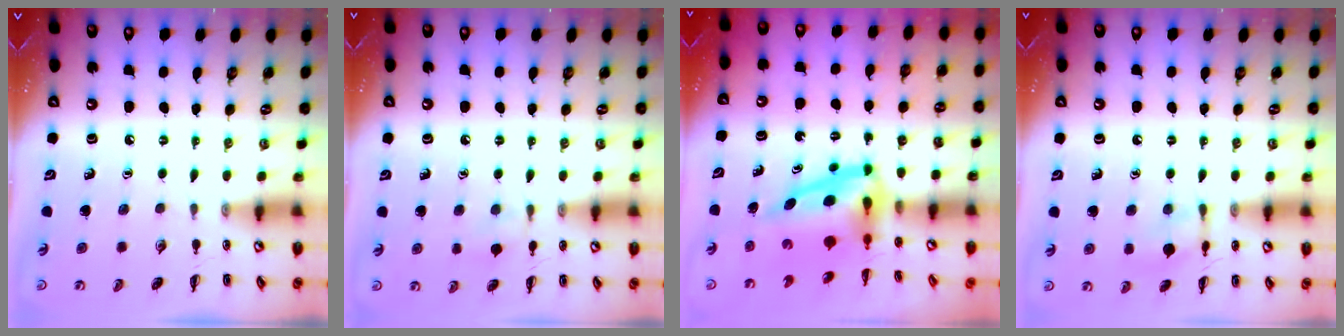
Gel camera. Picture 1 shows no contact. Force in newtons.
{"total": 6.2, "press": 5.8, "slide": 2.2}
{"total": 7.9, "press": 7.5, "slide": 2.3}
{"total": 8.3, "press": 8.2, "slide": 1.1}